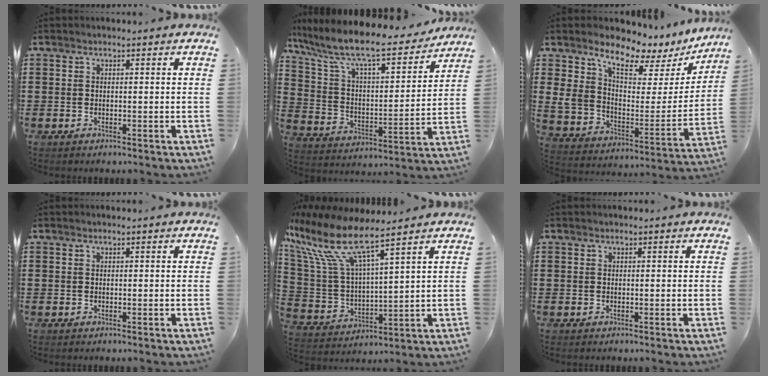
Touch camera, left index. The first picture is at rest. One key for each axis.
{"total": 10.7, "fx": 9.0, "fy": 1.4, "fz": 5.5, "tx": -0.146, "ty": -0.061, "tz": 0.151}
{"total": 7.5, "fx": 6.1, "fy": 3.5, "fz": 2.8, "tx": -0.082, "ty": -0.044, "tz": 0.104}
{"total": 0.0}
{"total": 11.1, "fx": 8.0, "fy": 2.3, "fz": 7.4, "tx": -0.193, "ty": -0.048, "tz": 0.131}
{"total": 0.0}